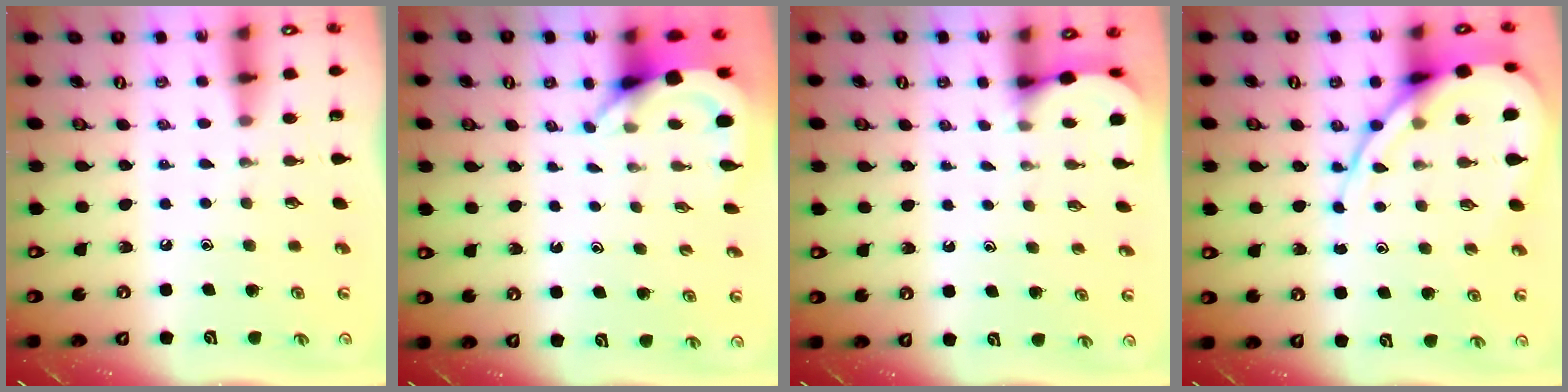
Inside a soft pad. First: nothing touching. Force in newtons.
{"total": 3.7, "press": 3.7, "slide": 0.2}
{"total": 2.6, "press": 2.6, "slide": 0.2}
{"total": 12.1, "press": 12.1, "slide": 0.9}